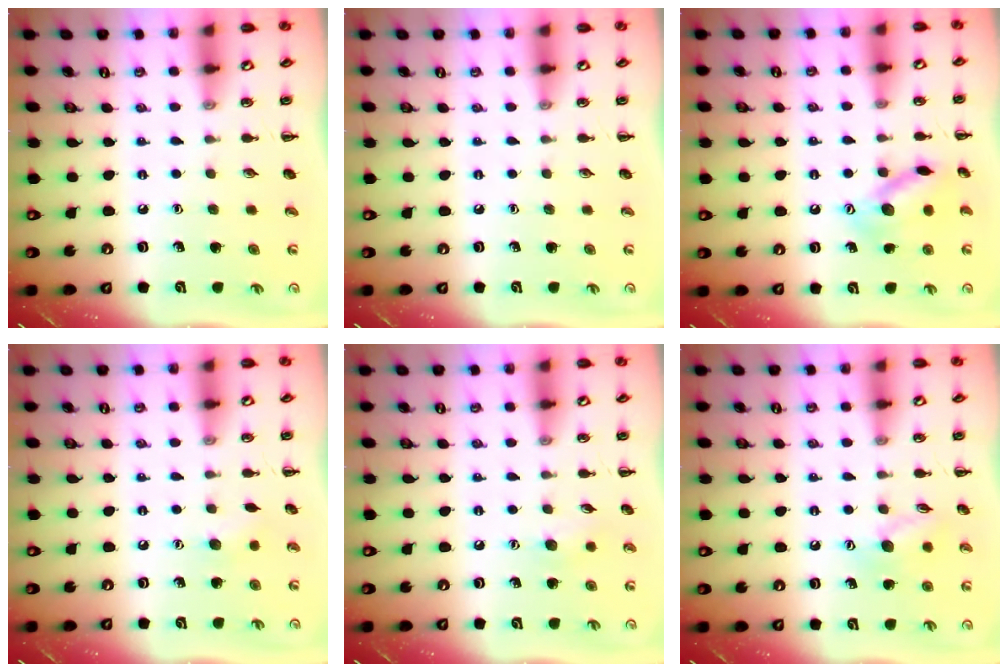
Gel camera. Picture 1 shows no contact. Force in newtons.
{"total": 0.0}
{"total": 12.9, "press": 12.9, "slide": 0.5}
{"total": 5.1, "press": 4.9, "slide": 1.3}
{"total": 6.0, "press": 5.8, "slide": 1.5}
{"total": 9.1, "press": 9.1, "slide": 0.6}